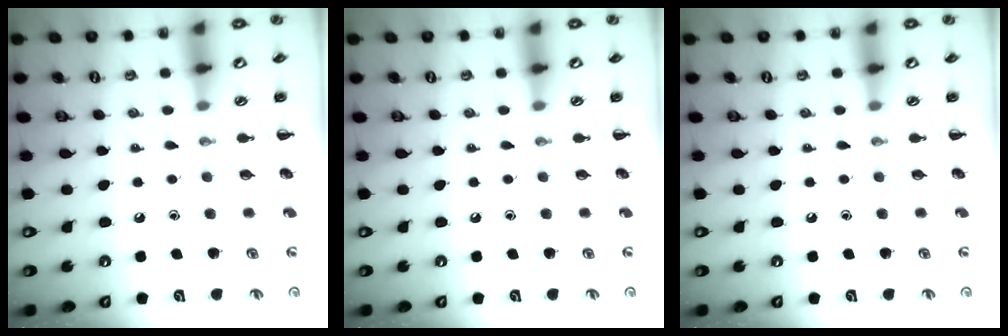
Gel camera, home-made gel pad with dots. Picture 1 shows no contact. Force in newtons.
{"total": 0.0}
{"total": 0.0}